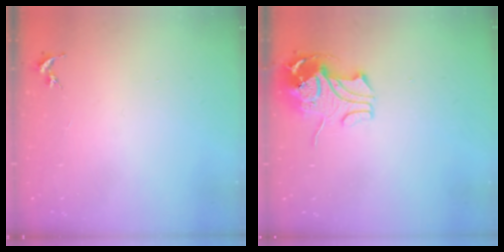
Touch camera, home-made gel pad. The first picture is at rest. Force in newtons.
{"total": 10.9, "press": 10.9, "slide": 1.1}